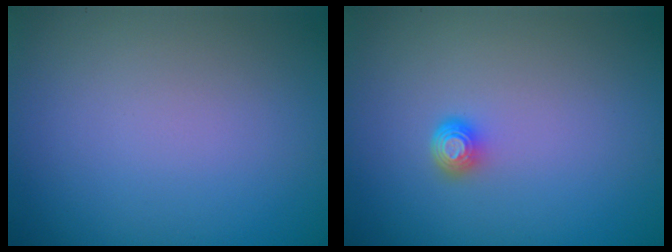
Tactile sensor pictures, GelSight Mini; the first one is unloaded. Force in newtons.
{"total": 1.5, "press": 1.1, "slide": 1.0}